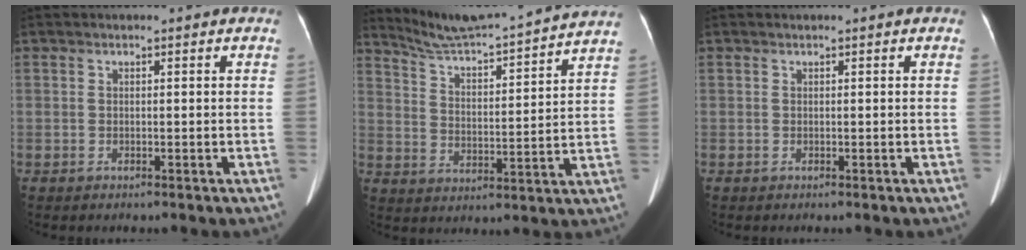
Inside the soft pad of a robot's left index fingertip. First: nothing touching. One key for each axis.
{"total": 18.8, "fx": 17.7, "fy": -0.8, "fz": 6.2, "tx": -0.111, "ty": -0.019, "tz": 0.253}
{"total": 0.0}